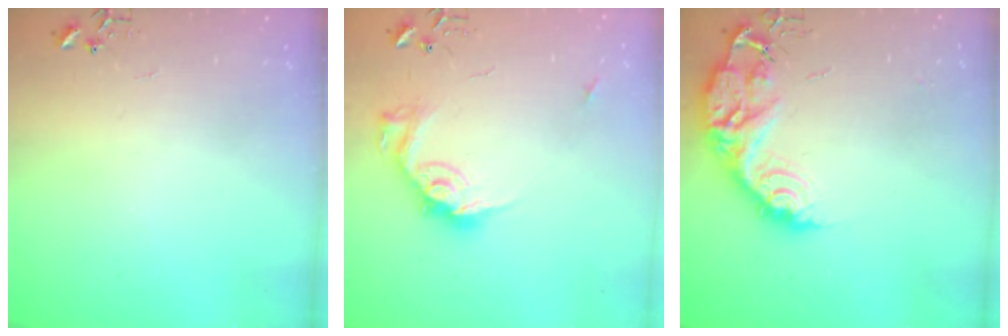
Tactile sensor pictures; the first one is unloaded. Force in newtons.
{"total": 14.5, "press": 14.5, "slide": 1.2}
{"total": 16.1, "press": 16.0, "slide": 1.5}